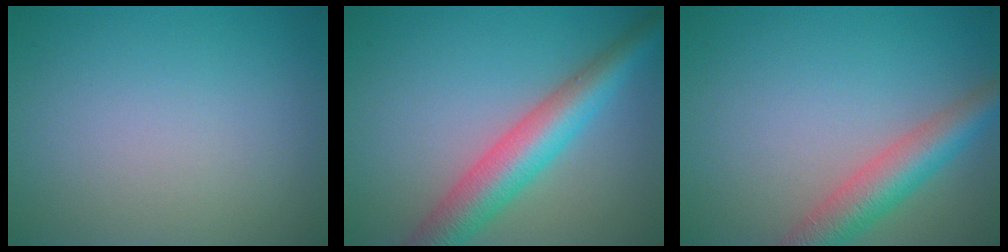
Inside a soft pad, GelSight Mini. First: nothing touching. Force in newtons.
{"total": 6.3, "press": 6.3, "slide": 0.1}
{"total": 5.0, "press": 5.0, "slide": 0.2}